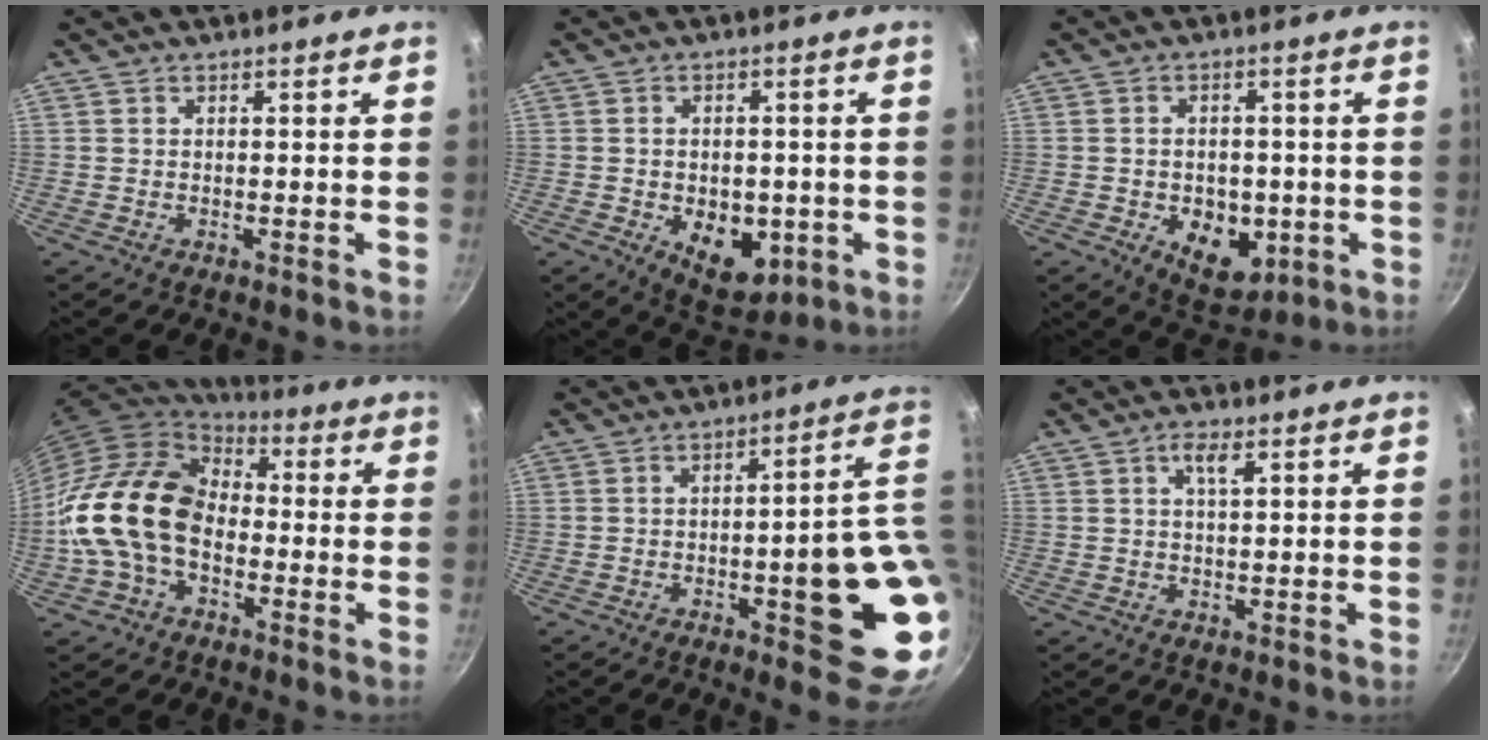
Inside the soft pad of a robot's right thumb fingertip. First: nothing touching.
{"total": 10.8, "force": [-2.8, 7.1, 7.6], "torque": [-0.069, -0.005, -0.024]}
{"total": 10.4, "force": [-2.7, 7.2, 7.1], "torque": [-0.065, -0.005, -0.023]}
{"total": 17.3, "force": [-2.7, 12.2, 12.0], "torque": [-0.190, 0.040, -0.065]}
{"total": 17.6, "force": [-1.8, 5.3, 16.7], "torque": [-0.178, 0.009, -0.020]}
{"total": 2.9, "force": [1.1, 0.9, 2.5], "torque": [-0.044, 0.002, 0.021]}